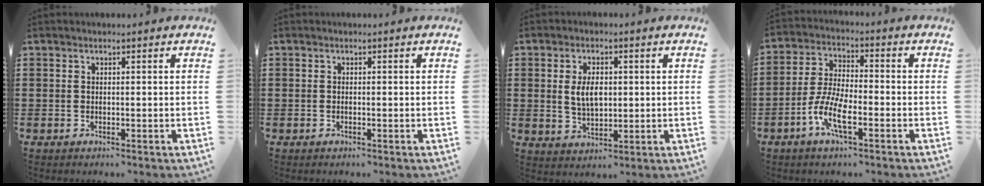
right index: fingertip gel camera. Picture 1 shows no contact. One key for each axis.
{"total": 0.0}
{"total": 4.9, "fx": 0.5, "fy": 2.7, "fz": 4.1, "tx": -0.084, "ty": 0.004, "tz": 0.003}
{"total": 7.4, "fx": -3.4, "fy": 2.3, "fz": 6.2, "tx": -0.155, "ty": -0.015, "tz": -0.073}